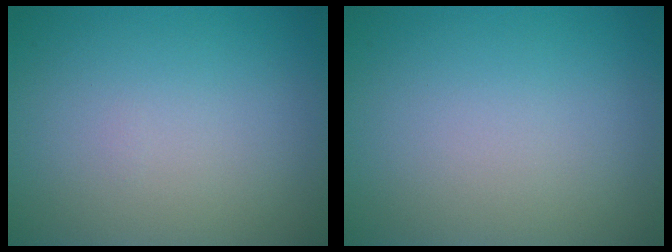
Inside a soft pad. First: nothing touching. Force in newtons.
{"total": 0.0}